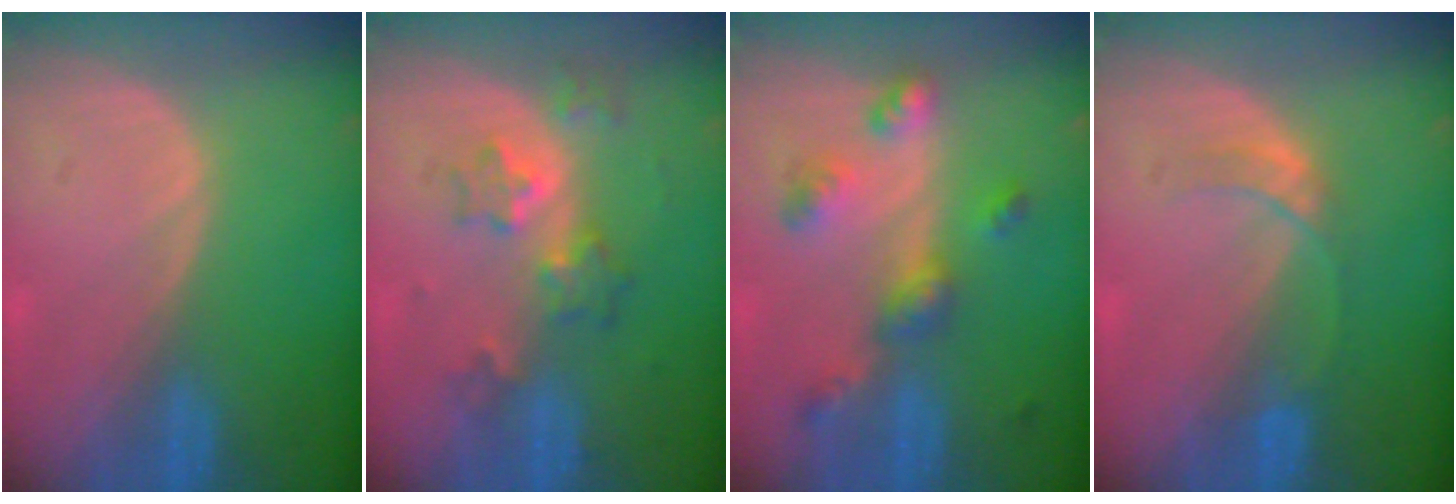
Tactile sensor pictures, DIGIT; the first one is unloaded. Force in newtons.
{"total": 6.2, "press": 5.5, "slide": 3.0}
{"total": 6.8, "press": 6.0, "slide": 3.2}
{"total": 3.0, "press": 3.0, "slide": 0.3}